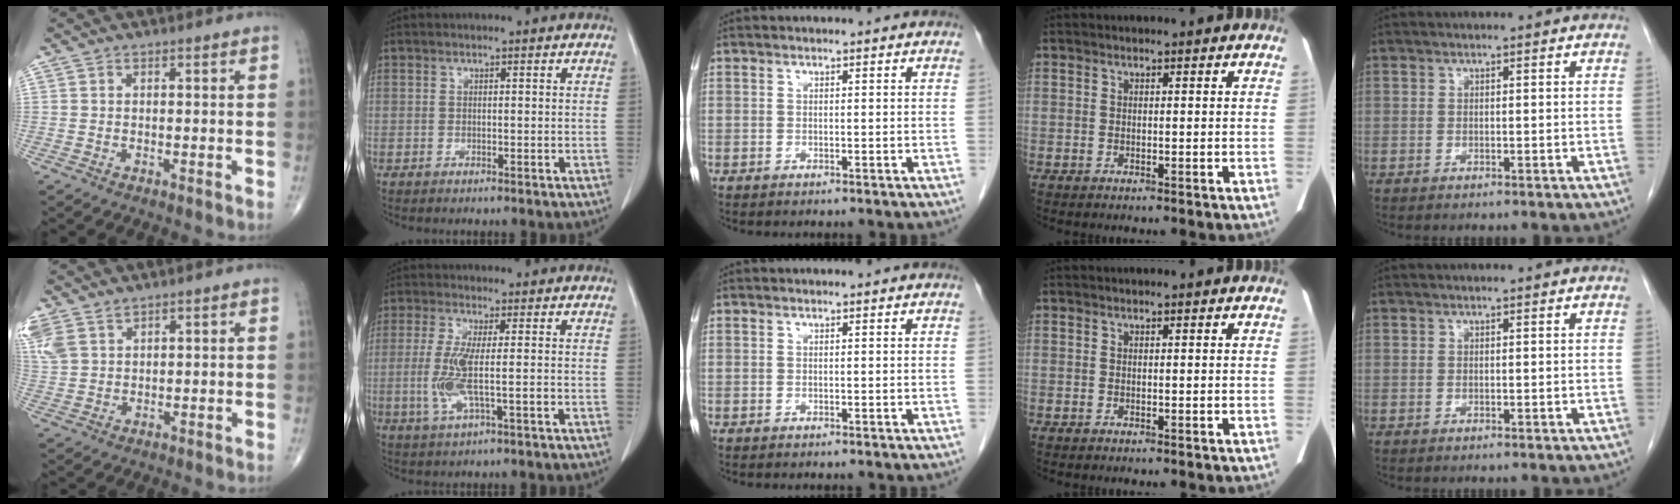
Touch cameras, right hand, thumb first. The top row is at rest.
{"thumb": {"total": 8.0, "force": [5.0, 4.8, 4.1], "torque": [-0.107, -0.004, 0.111]}, "index": {"total": 6.1, "force": [-1.0, 0.7, 6.0], "torque": [-0.133, -0.009, -0.017]}}